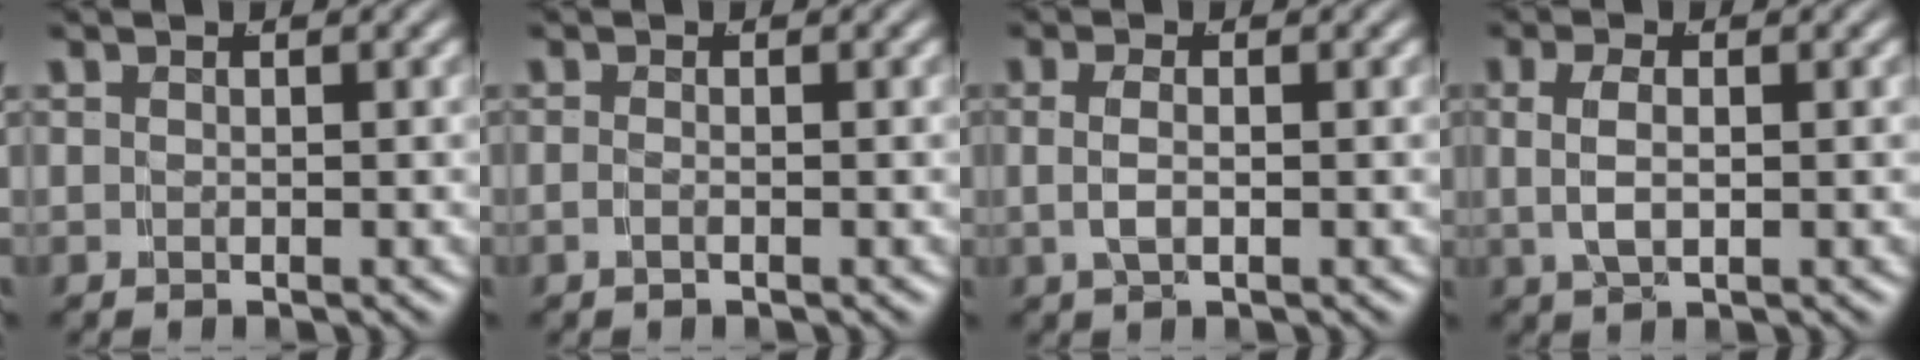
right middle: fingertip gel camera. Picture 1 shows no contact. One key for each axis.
{"total": 0.7, "fx": -0.5, "fy": 0.1, "fz": 0.5, "tx": -0.011, "ty": -0.002, "tz": -0.012}
{"total": 2.0, "fx": 0.0, "fy": 0.9, "fz": 1.8, "tx": -0.037, "ty": -0.001, "tz": -0.001}
{"total": 3.2, "fx": 0.5, "fy": 1.8, "fz": 2.7, "tx": -0.055, "ty": 0.004, "tz": 0.007}